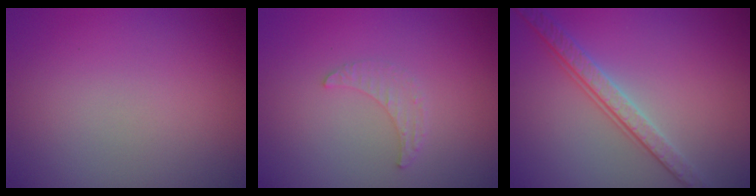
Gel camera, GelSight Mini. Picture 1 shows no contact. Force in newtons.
{"total": 1.3, "press": 1.3, "slide": 0.4}
{"total": 3.4, "press": 3.0, "slide": 1.6}